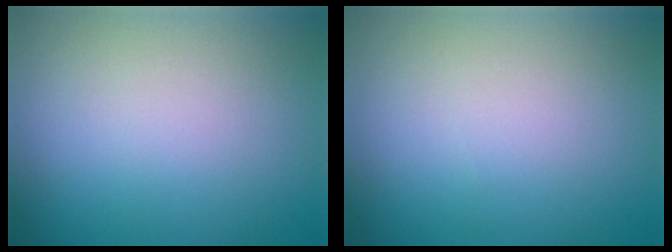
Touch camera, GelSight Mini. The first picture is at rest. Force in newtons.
{"total": 0.0}